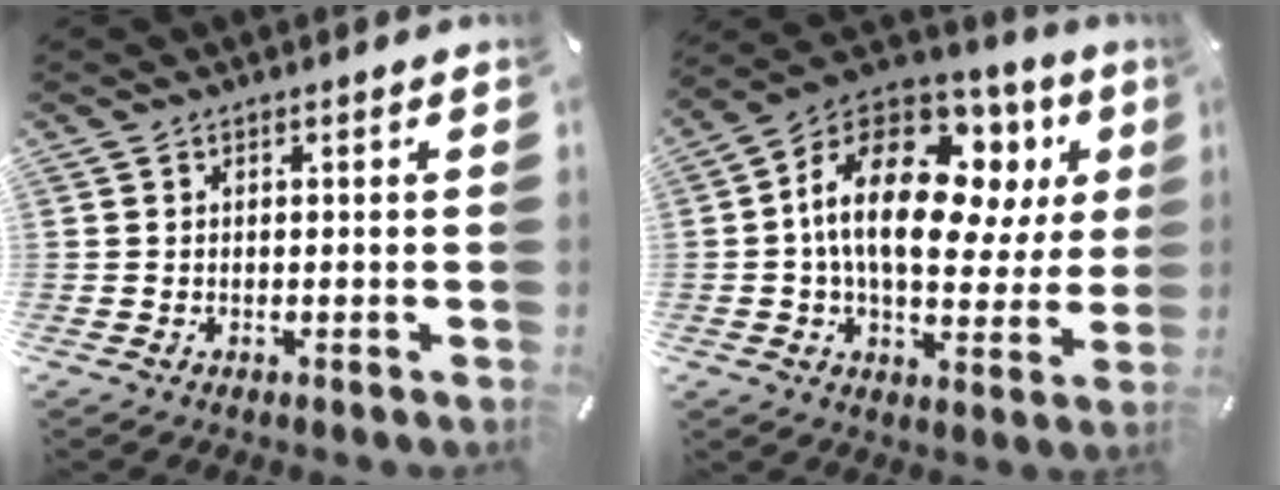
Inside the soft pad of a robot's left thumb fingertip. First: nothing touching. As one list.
[{"total": 21.1, "force": [5.8, 12.1, 16.2], "torque": [-0.291, -0.023, 0.095]}]